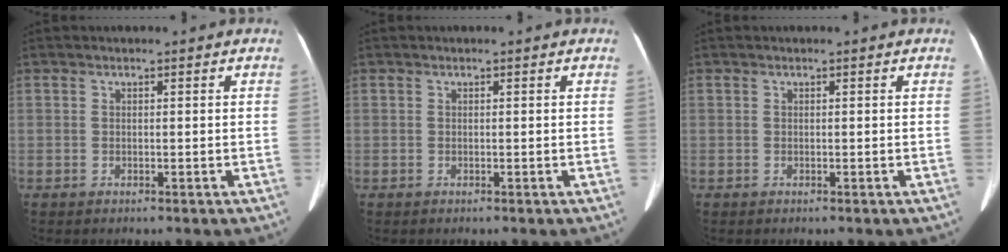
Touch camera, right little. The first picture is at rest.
{"total": 0.0}
{"total": 0.0}